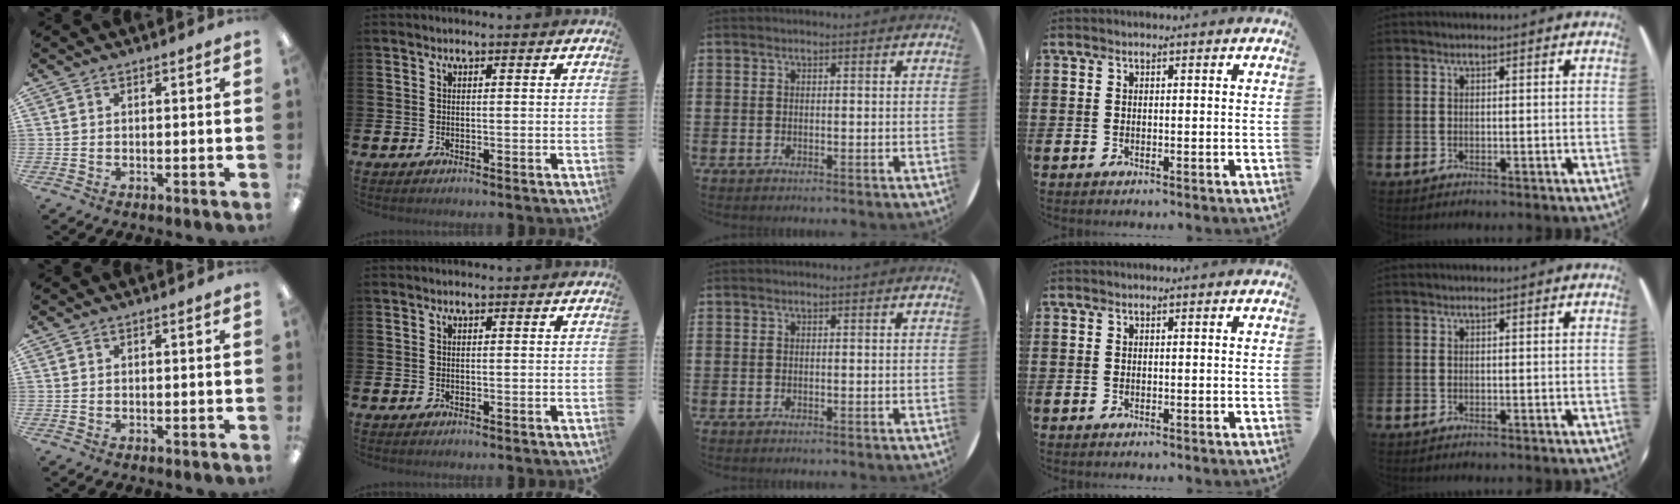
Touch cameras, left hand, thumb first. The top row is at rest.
{}